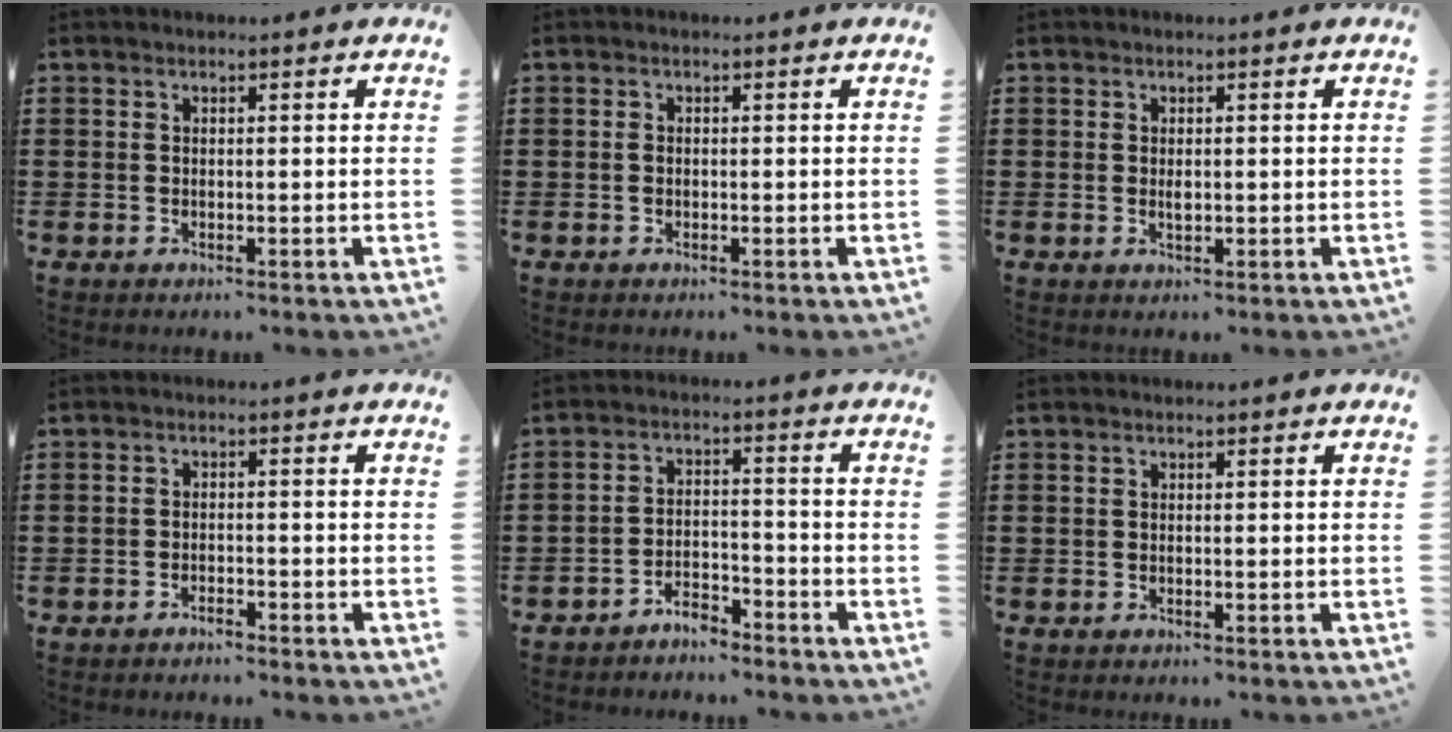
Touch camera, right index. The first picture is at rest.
{"total": 0.8, "force": [-0.2, 0.4, 0.6], "torque": [-0.016, -0.001, -0.003]}
{"total": 1.1, "force": [0.1, 0.5, 1.0], "torque": [-0.020, 0.003, 0.000]}
{"total": 1.4, "force": [-1.4, 0.2, 0.2], "torque": [-0.008, 0.003, -0.028]}
{"total": 3.6, "force": [-3.5, 0.6, 0.3], "torque": [-0.013, 0.006, -0.073]}
{"total": 0.0}